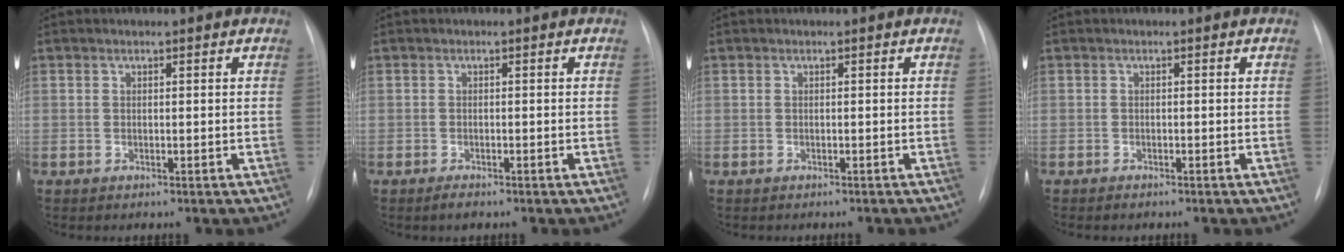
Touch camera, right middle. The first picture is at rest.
{"total": 1.4, "force": [-1.1, 0.4, 0.8], "torque": [-0.018, -0.002, -0.015]}
{"total": 1.5, "force": [-1.3, 0.1, 0.6], "torque": [-0.009, -0.003, -0.014]}
{"total": 1.0, "force": [-0.9, 0.3, 0.5], "torque": [-0.010, -0.002, -0.012]}